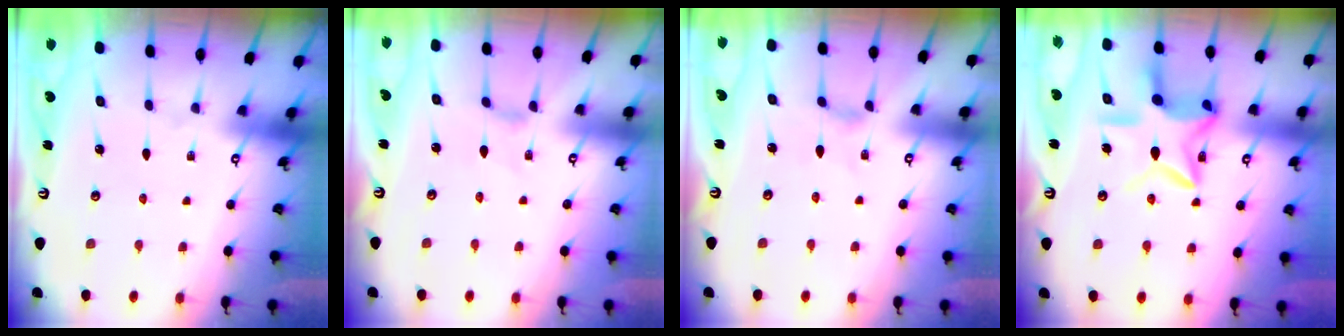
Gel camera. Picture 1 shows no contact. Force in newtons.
{"total": 0.0}
{"total": 0.9, "press": 0.9, "slide": 0.2}
{"total": 12.5, "press": 12.5, "slide": 1.0}